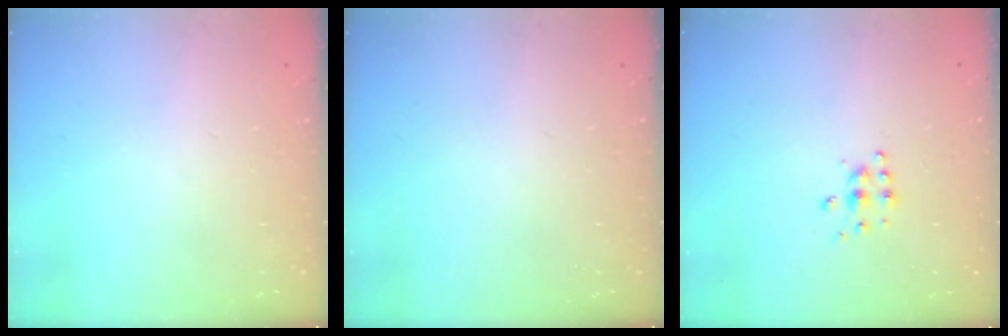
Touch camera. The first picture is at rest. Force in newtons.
{"total": 0.0}
{"total": 5.4, "press": 5.4, "slide": 0.6}